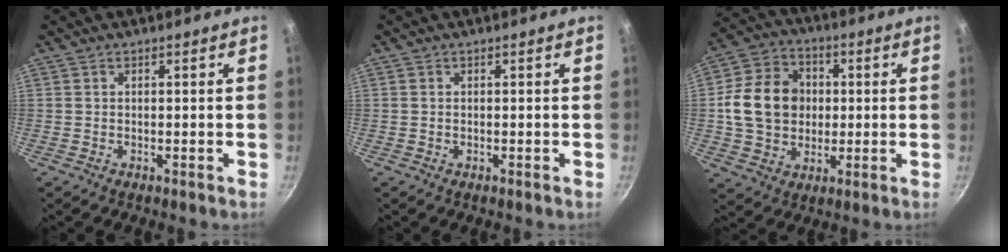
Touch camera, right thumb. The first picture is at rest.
{"total": 0.0}
{"total": 14.4, "force": [0.9, 11.9, 8.1], "torque": [-0.119, 0.017, 0.011]}